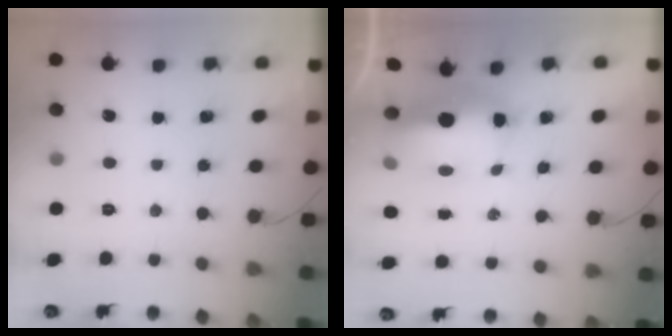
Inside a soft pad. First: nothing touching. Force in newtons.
{"total": 10.5, "press": 10.3, "slide": 2.2}